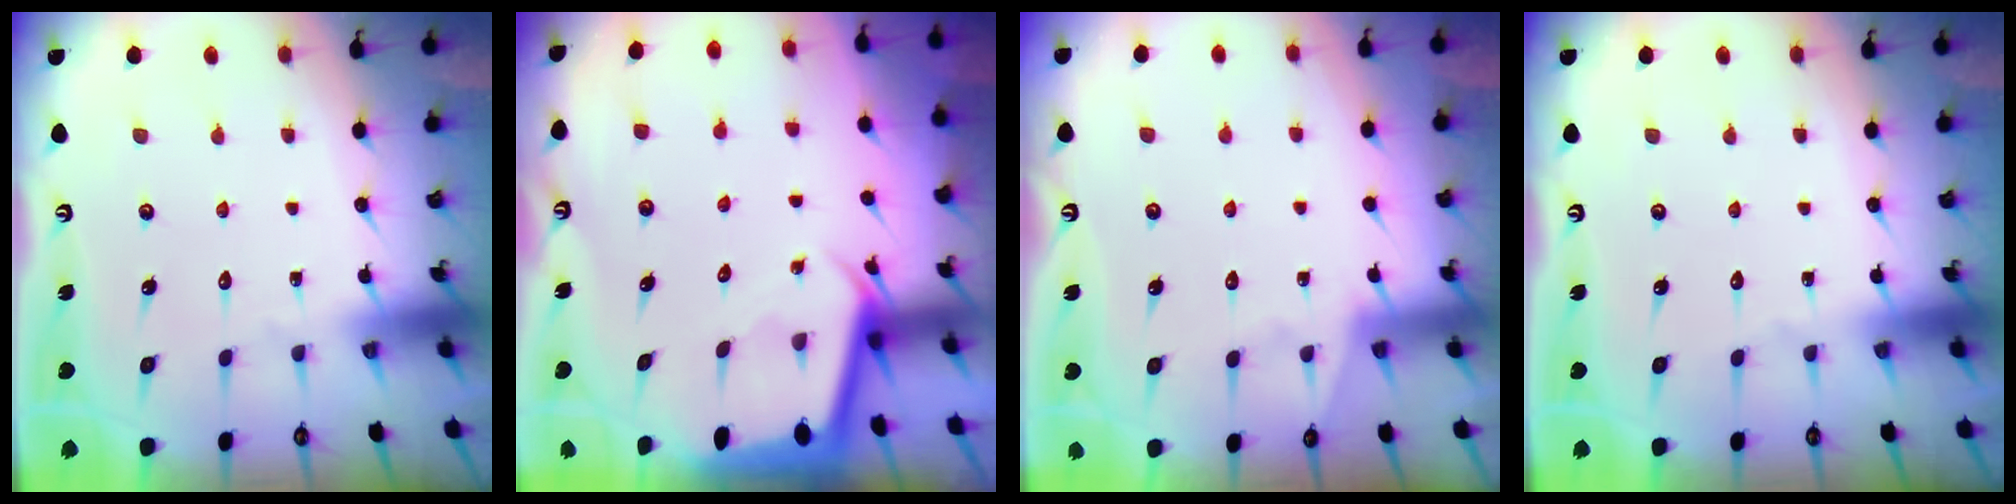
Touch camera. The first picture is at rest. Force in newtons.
{"total": 2.2, "press": 2.2, "slide": 0.1}
{"total": 3.7, "press": 3.7, "slide": 0.4}
{"total": 0.0}